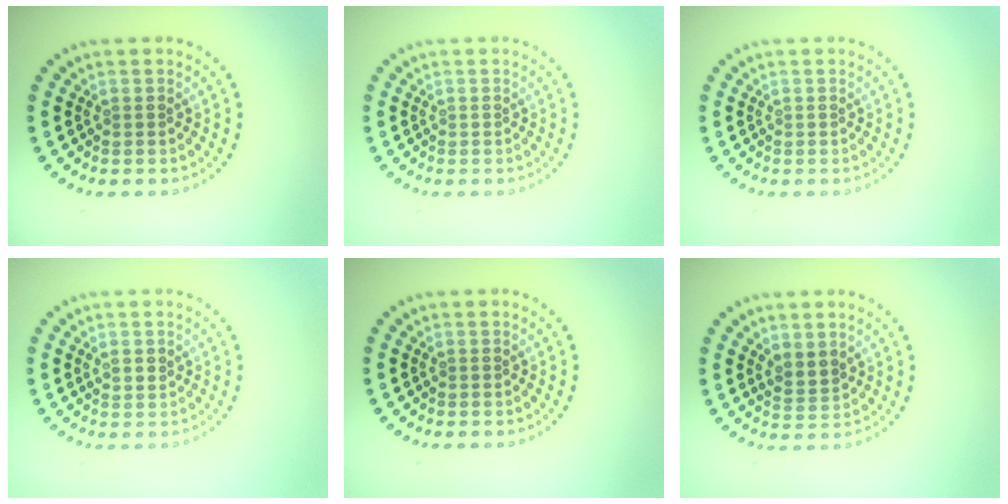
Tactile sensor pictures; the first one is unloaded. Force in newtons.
{"total": 0.0}
{"total": 0.0}
{"total": 1.1, "press": 1.0, "slide": 0.5}
{"total": 0.0}
{"total": 1.8, "press": 1.4, "slide": 1.1}